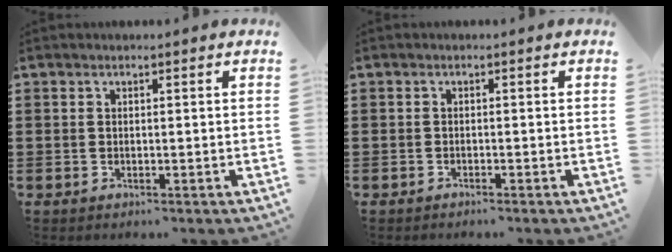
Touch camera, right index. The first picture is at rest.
{"total": 0.7, "force": [-0.7, 0.0, 0.1], "torque": [-0.004, -0.003, -0.013]}